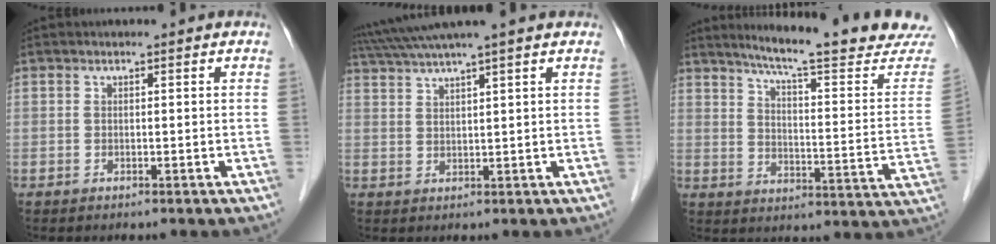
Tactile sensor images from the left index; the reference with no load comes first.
{"total": 8.1, "force": [6.8, -1.5, 4.0], "torque": [-0.073, 0.030, 0.109]}
{"total": 21.4, "force": [19.2, 0.3, 9.3], "torque": [-0.132, -0.074, 0.239]}